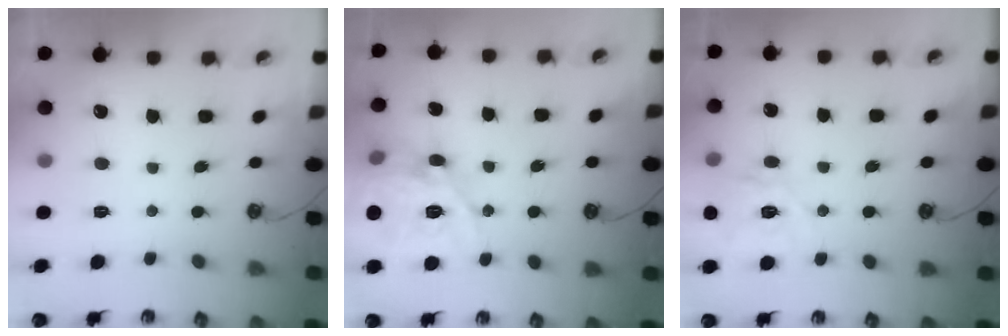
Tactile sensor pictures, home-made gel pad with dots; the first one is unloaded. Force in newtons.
{"total": 20.0, "press": 19.8, "slide": 2.8}
{"total": 12.7, "press": 12.6, "slide": 1.5}